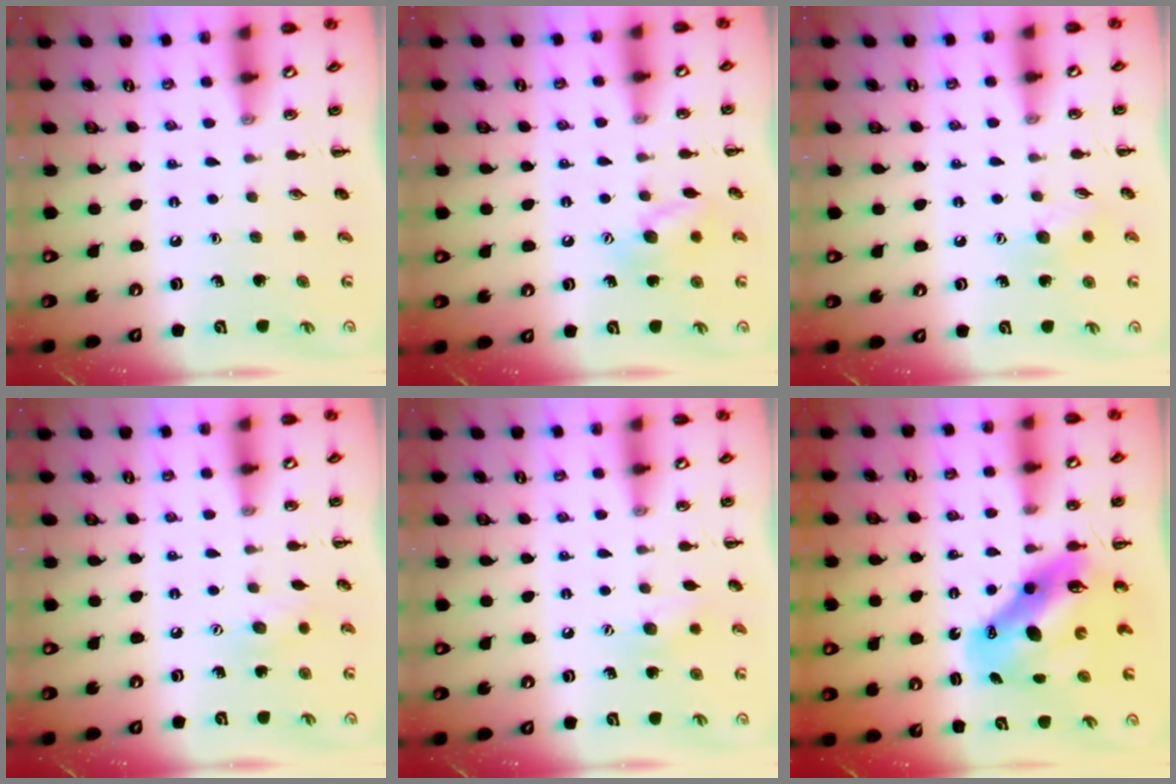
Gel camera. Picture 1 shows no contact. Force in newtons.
{"total": 10.0, "press": 9.9, "slide": 1.7}
{"total": 6.8, "press": 6.7, "slide": 1.1}
{"total": 6.2, "press": 6.1, "slide": 1.1}
{"total": 6.9, "press": 6.7, "slide": 1.5}
{"total": 11.5, "press": 11.1, "slide": 2.9}